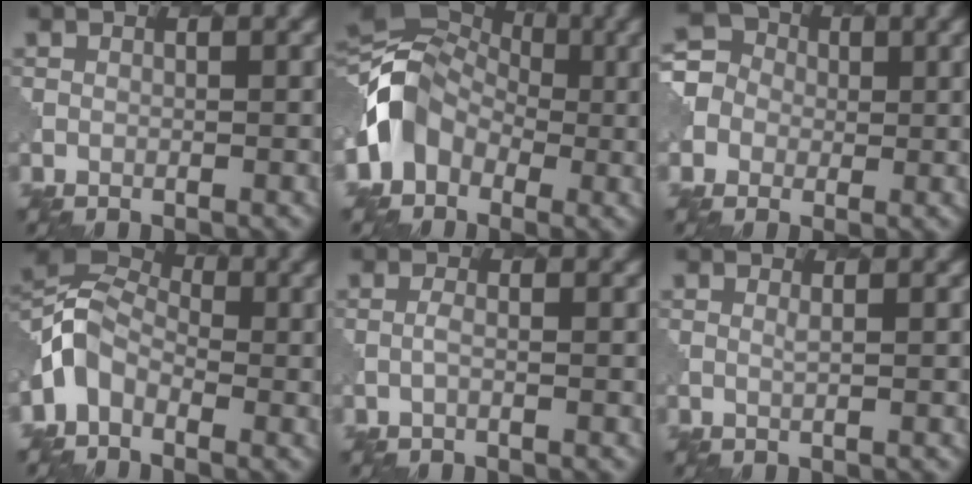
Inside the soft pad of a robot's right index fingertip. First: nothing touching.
{"total": 7.0, "force": [-1.4, 5.8, 3.7], "torque": [-0.062, 0.009, -0.046]}
{"total": 4.5, "force": [-0.4, 4.3, 1.1], "torque": [-0.015, 0.016, -0.023]}
{"total": 4.5, "force": [-1.9, 3.2, 2.5], "torque": [-0.052, 0.008, -0.053]}
{"total": 0.8, "force": [-0.2, 0.2, 0.7], "torque": [-0.013, 0.003, -0.006]}
{"total": 0.8, "force": [0.6, 0.2, 0.5], "torque": [-0.008, -0.003, 0.010]}